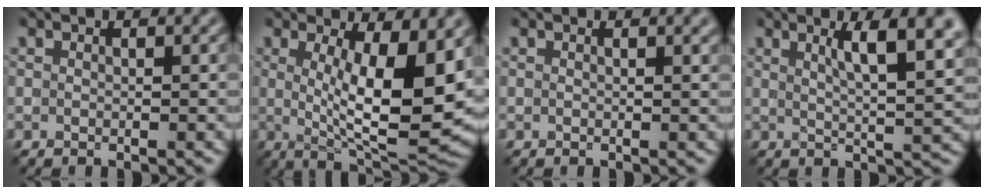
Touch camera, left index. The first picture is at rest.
{"total": 11.0, "force": [1.6, 3.2, 10.4], "torque": [-0.144, -0.017, 0.030]}
{"total": 1.3, "force": [1.0, 0.4, 0.7], "torque": [-0.003, 0.003, 0.009]}
{"total": 7.0, "force": [3.5, 1.7, 5.8], "torque": [-0.060, 0.007, 0.050]}